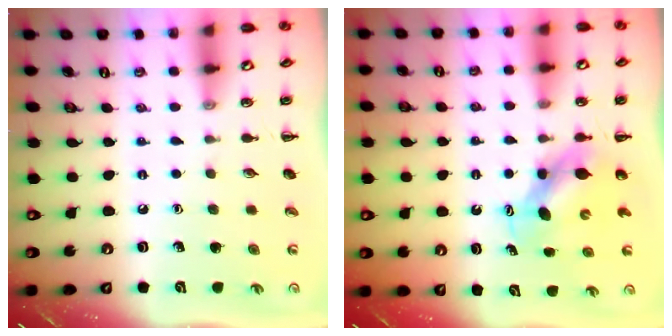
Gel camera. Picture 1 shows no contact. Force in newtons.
{"total": 6.7, "press": 6.5, "slide": 1.4}